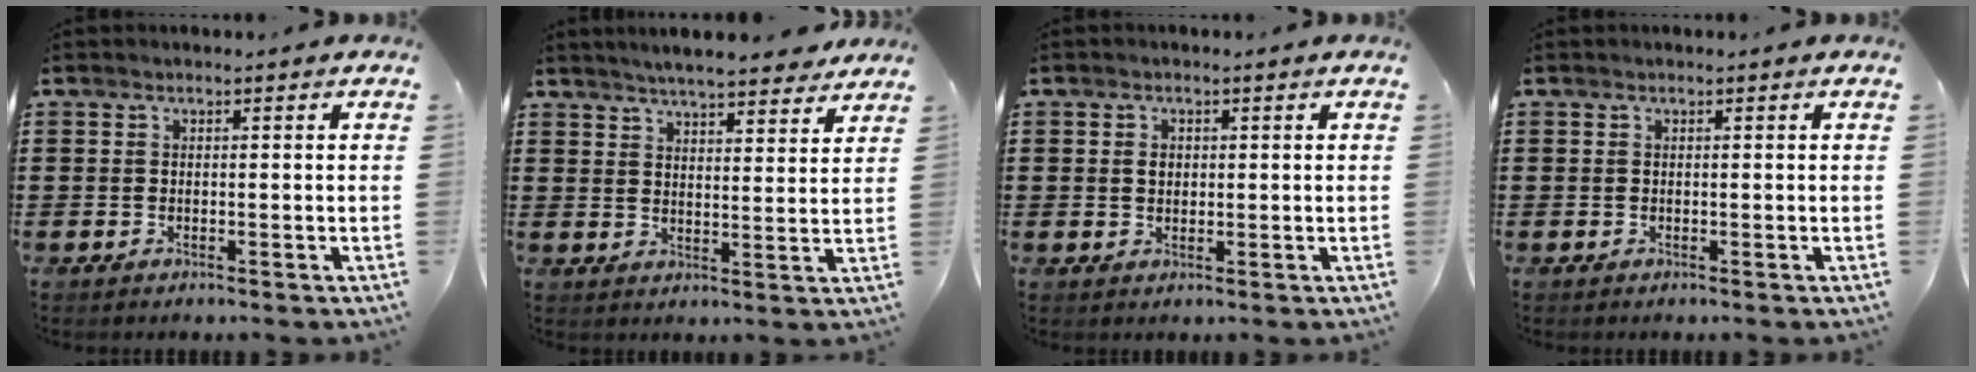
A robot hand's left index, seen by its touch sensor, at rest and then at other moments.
{"total": 5.4, "force": [5.2, 0.3, 1.4], "torque": [-0.038, -0.021, 0.093]}
{"total": 1.6, "force": [0.3, 1.2, 1.0], "torque": [-0.022, 0.008, 0.005]}
{"total": 0.0}